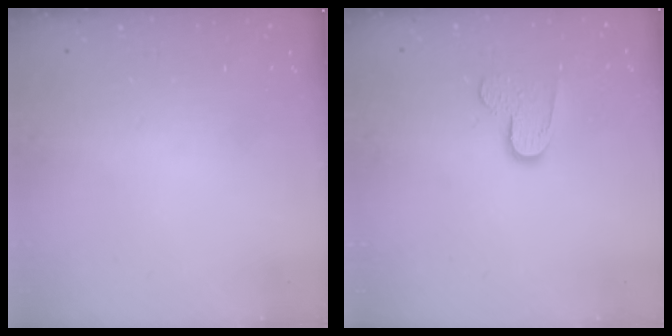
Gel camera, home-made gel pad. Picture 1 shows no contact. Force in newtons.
{"total": 8.0, "press": 8.0, "slide": 0.6}